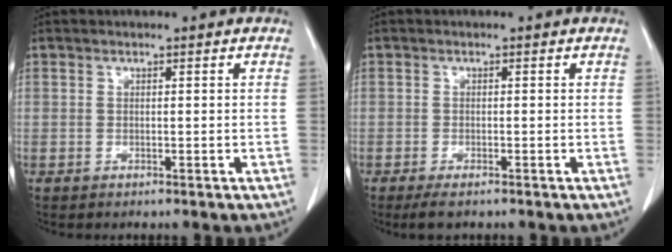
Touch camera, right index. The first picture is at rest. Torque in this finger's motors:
{"motor_torque": [0.14, -0.10, 0.00, 0.00]}